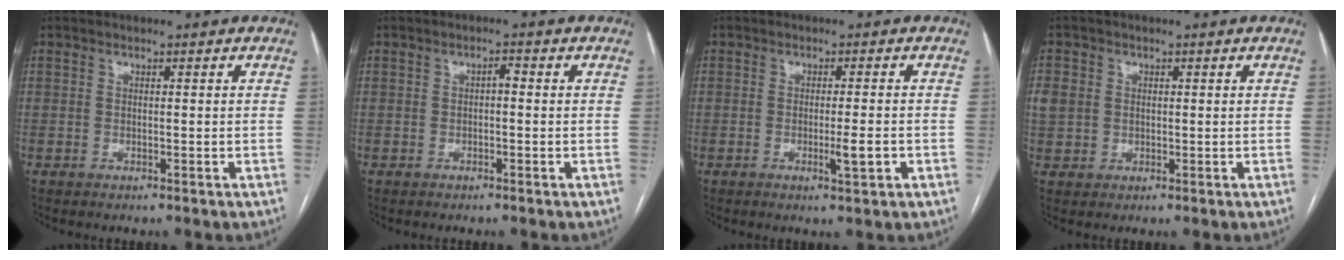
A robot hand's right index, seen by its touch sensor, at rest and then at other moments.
{"total": 1.2, "force": [-0.1, 0.5, 1.1], "torque": [-0.015, 0.005, -0.003]}
{"total": 3.3, "force": [-1.1, 0.0, 3.1], "torque": [-0.052, -0.005, -0.016]}
{"total": 3.8, "force": [0.4, 3.4, 1.7], "torque": [-0.050, 0.014, 0.014]}